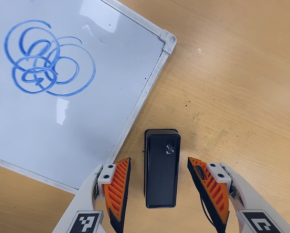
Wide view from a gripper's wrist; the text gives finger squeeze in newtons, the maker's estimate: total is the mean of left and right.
{"total": 0.0}